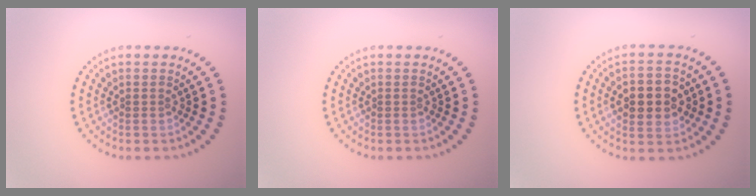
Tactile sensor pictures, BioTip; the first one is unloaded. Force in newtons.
{"total": 0.0}
{"total": 4.1, "press": 4.0, "slide": 0.4}